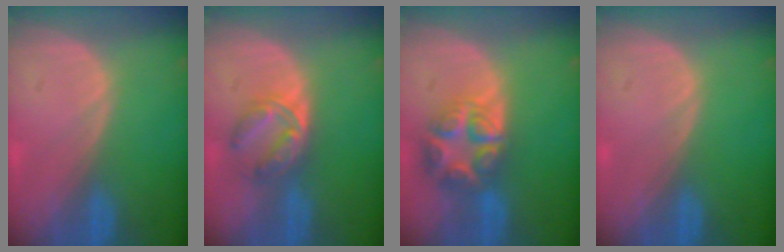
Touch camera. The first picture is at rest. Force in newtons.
{"total": 5.6, "press": 5.4, "slide": 1.4}
{"total": 8.2, "press": 7.2, "slide": 3.9}
{"total": 0.0}